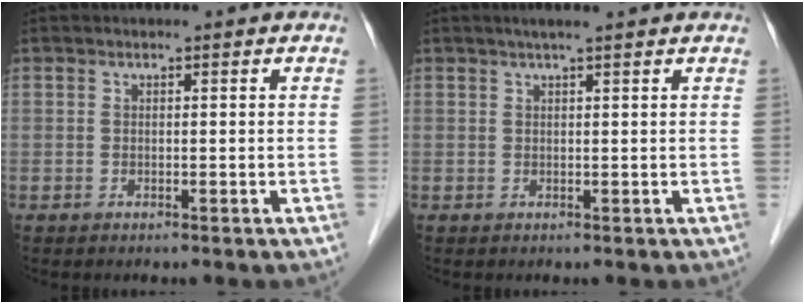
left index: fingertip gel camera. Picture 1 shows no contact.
{"total": 3.9, "force": [3.1, -0.1, 2.3], "torque": [-0.030, 0.025, 0.042]}